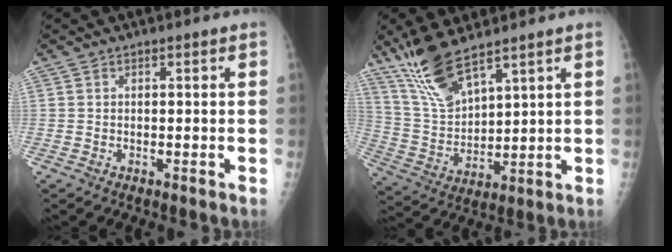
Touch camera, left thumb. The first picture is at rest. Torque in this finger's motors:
{"motor_torque": [0.11, 0.10, -0.05, -0.41, 0.10]}